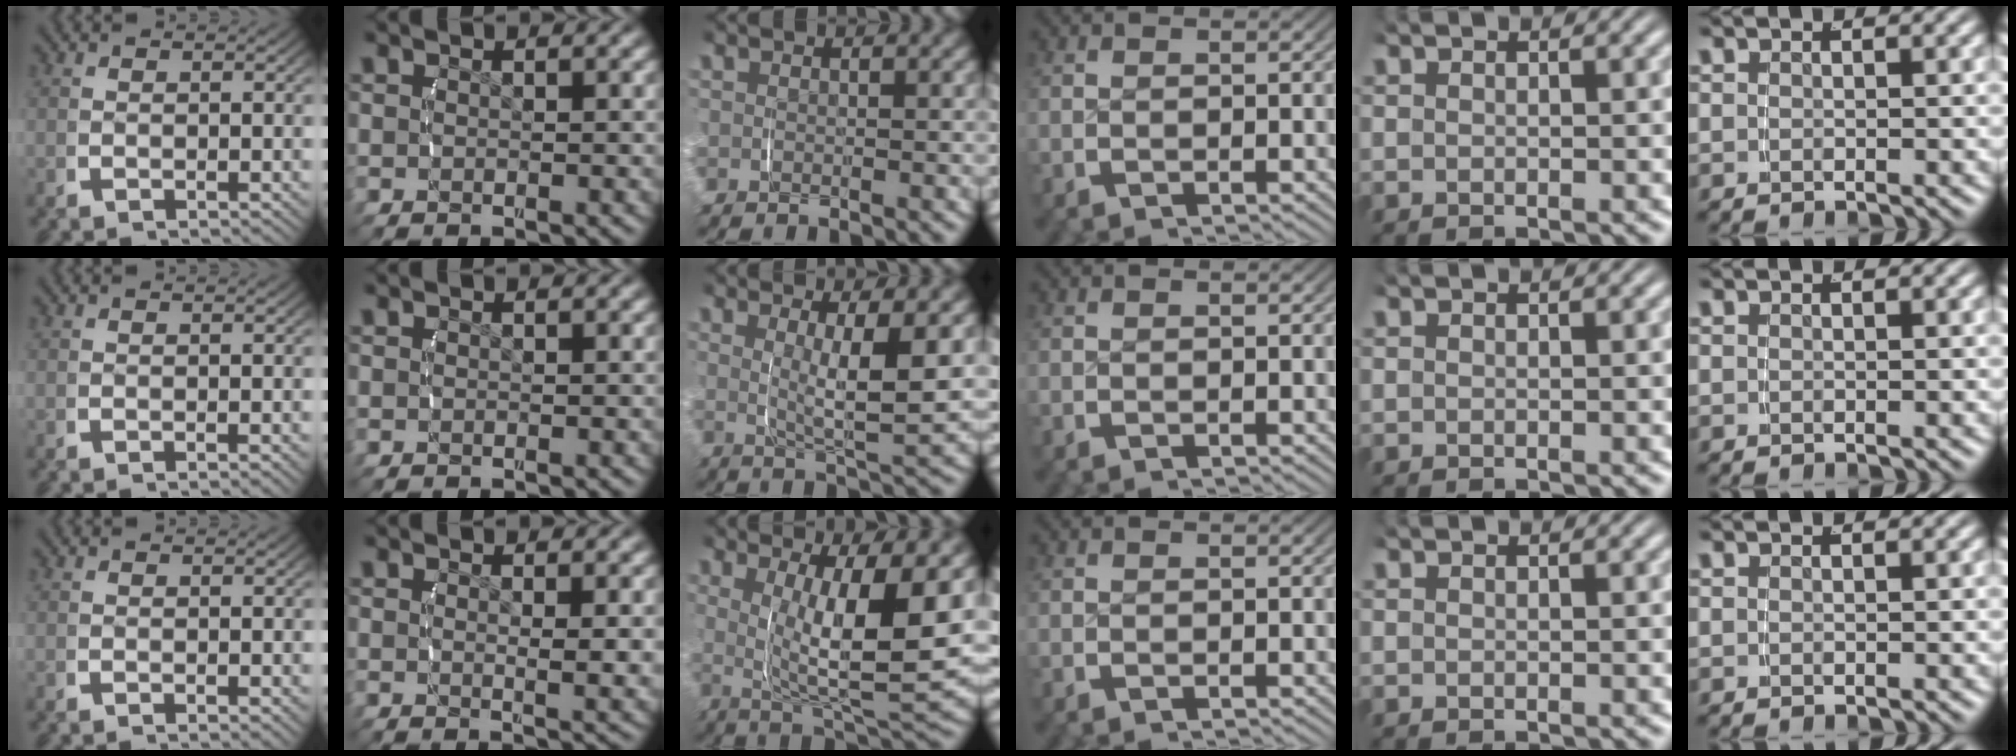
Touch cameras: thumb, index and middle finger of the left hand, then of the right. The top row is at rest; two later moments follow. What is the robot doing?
{"motion": "lift_and_place", "object": "measuring cup"}